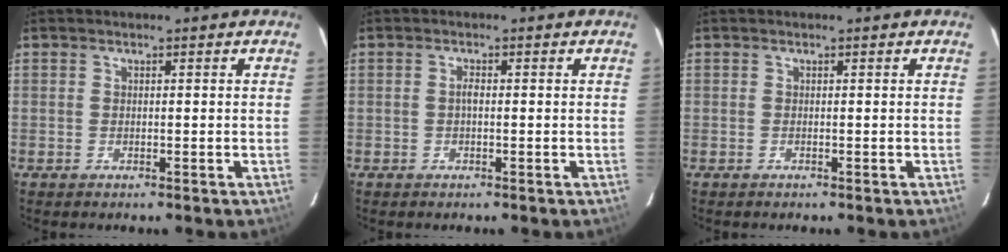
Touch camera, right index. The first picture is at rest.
{"total": 1.0, "force": [-0.2, 0.4, 0.9], "torque": [-0.017, 0.005, -0.005]}
{"total": 0.0}